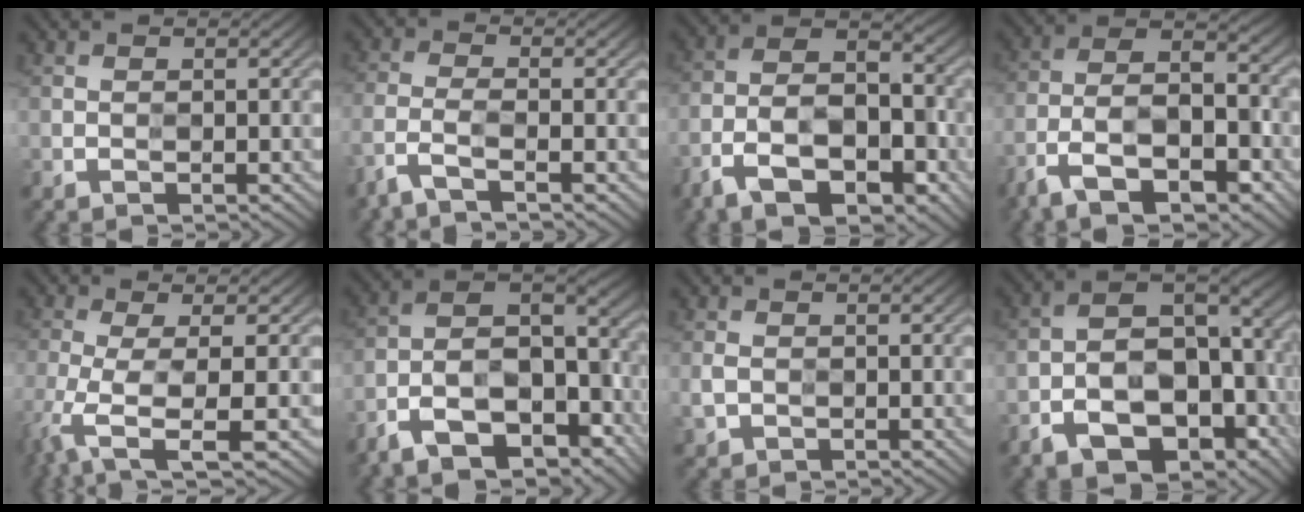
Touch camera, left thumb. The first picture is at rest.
{"total": 3.9, "force": [-2.7, 0.7, 2.7], "torque": [-0.064, -0.003, -0.070]}
{"total": 12.1, "force": [-6.7, 6.2, 8.0], "torque": [-0.159, -0.019, -0.128]}
{"total": 12.0, "force": [-7.1, 5.6, 8.0], "torque": [-0.162, -0.014, -0.142]}
{"total": 7.5, "force": [-2.4, 1.7, 6.8], "torque": [-0.142, -0.003, -0.055]}
{"total": 14.6, "force": [-9.4, 6.7, 9.0], "torque": [-0.184, -0.029, -0.157]}
{"total": 1.9, "force": [-0.4, 1.5, 1.1], "torque": [-0.030, -0.006, -0.008]}
{"total": 16.0, "force": [-7.0, 9.2, 11.1], "torque": [-0.193, -0.029, -0.108]}